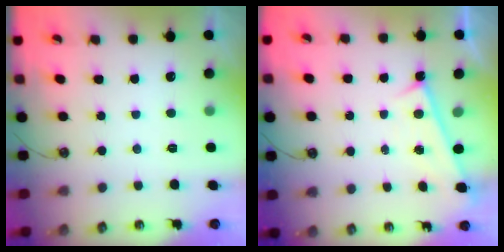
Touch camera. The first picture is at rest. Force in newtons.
{"total": 1.4, "press": 1.1, "slide": 0.7}